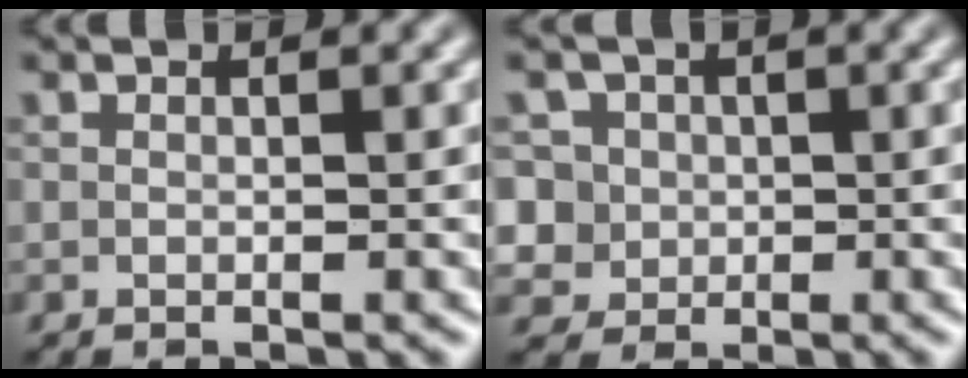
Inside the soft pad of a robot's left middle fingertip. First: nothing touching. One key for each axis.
{"total": 6.5, "fx": 1.7, "fy": 5.8, "fz": 2.1, "tx": -0.046, "ty": 0.035, "tz": 0.004}